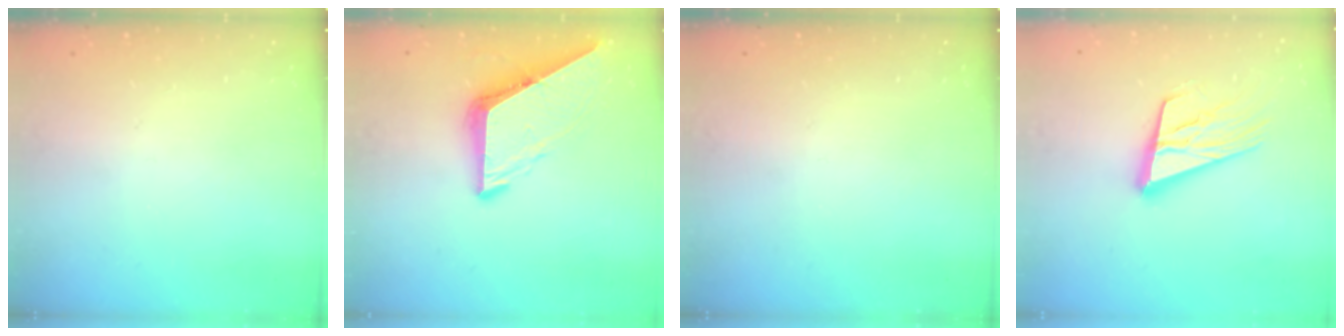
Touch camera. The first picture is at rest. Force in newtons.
{"total": 9.5, "press": 9.5, "slide": 1.1}
{"total": 0.0}
{"total": 18.2, "press": 17.7, "slide": 4.2}